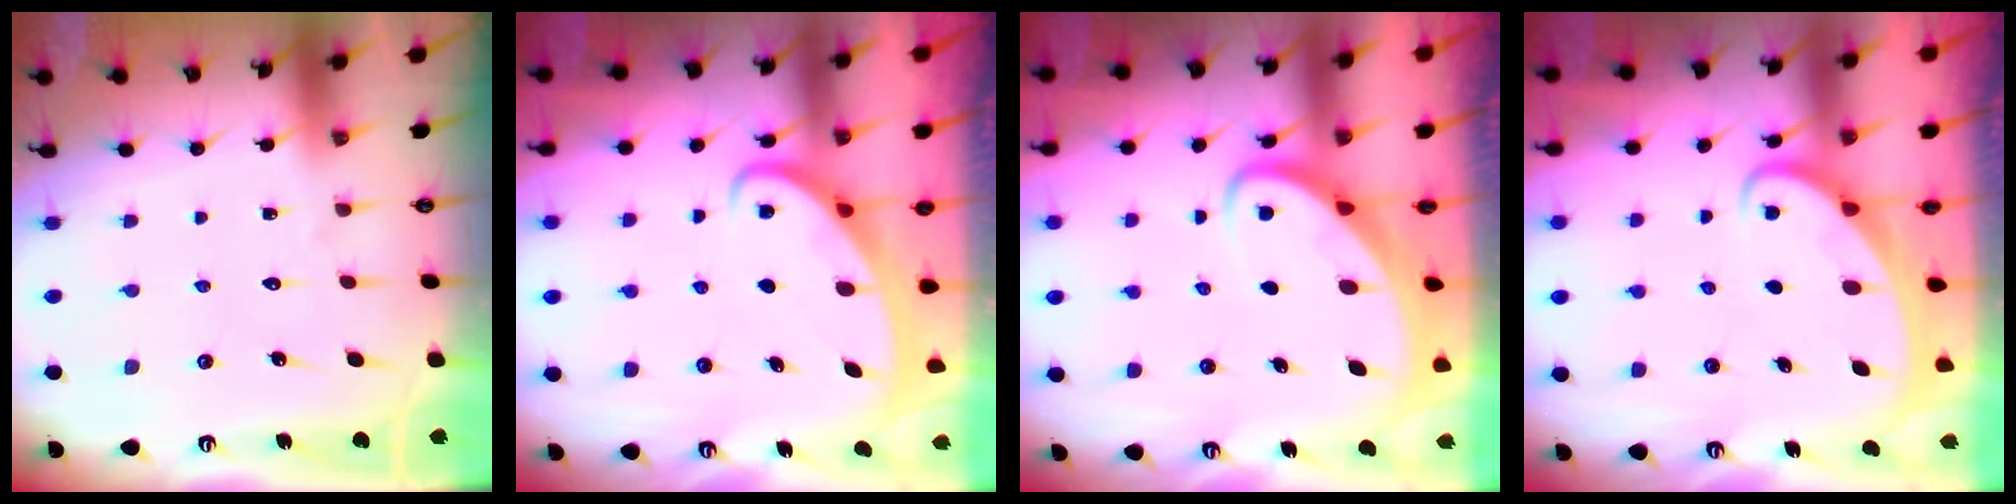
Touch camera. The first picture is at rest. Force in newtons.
{"total": 2.5, "press": 2.5, "slide": 0.3}
{"total": 3.2, "press": 3.2, "slide": 0.4}
{"total": 2.1, "press": 2.1, "slide": 0.2}